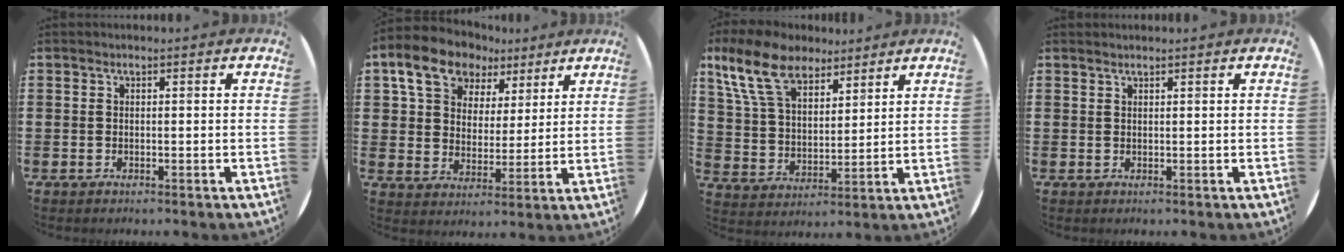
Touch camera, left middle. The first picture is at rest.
{"total": 10.0, "force": [7.2, 6.2, 3.2], "torque": [-0.087, -0.011, 0.135]}
{"total": 10.7, "force": [8.1, 4.9, 4.9], "torque": [-0.125, -0.007, 0.153]}
{"total": 0.6, "force": [0.6, -0.2, -0.2], "torque": [0.003, -0.001, 0.011]}